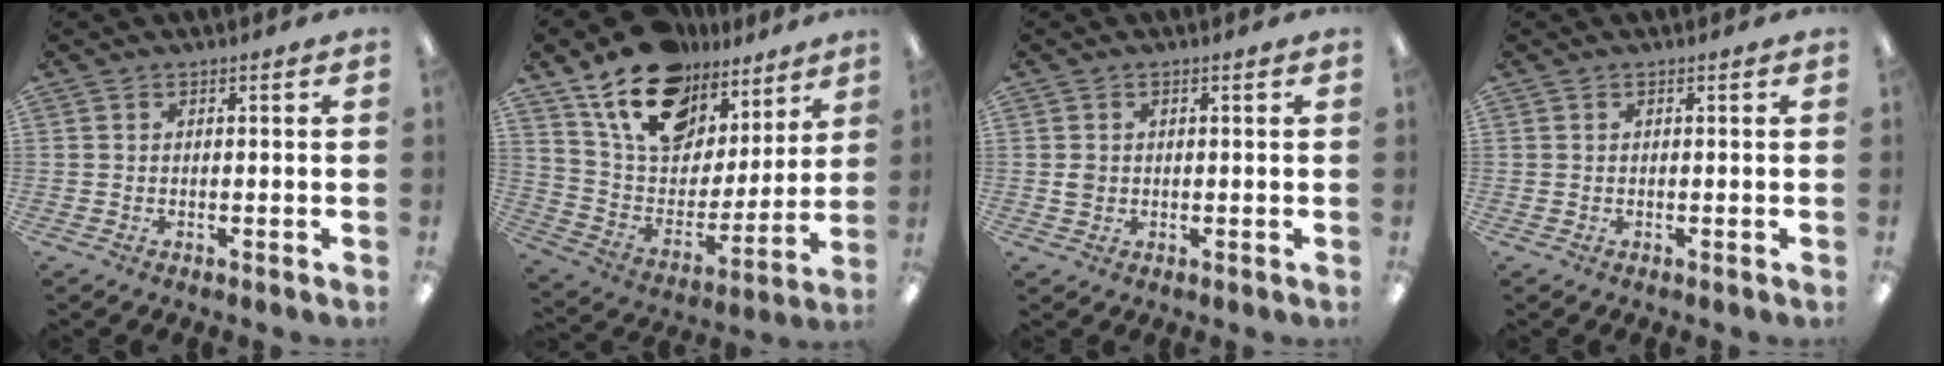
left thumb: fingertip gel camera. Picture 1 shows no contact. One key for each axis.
{"total": 18.6, "fx": 12.8, "fy": 10.8, "fz": 7.9, "tx": -0.149, "ty": -0.073, "tz": 0.234}
{"total": 1.9, "fx": 0.3, "fy": 1.6, "fz": 0.9, "tx": -0.011, "ty": 0.002, "tz": 0.002}
{"total": 0.0}